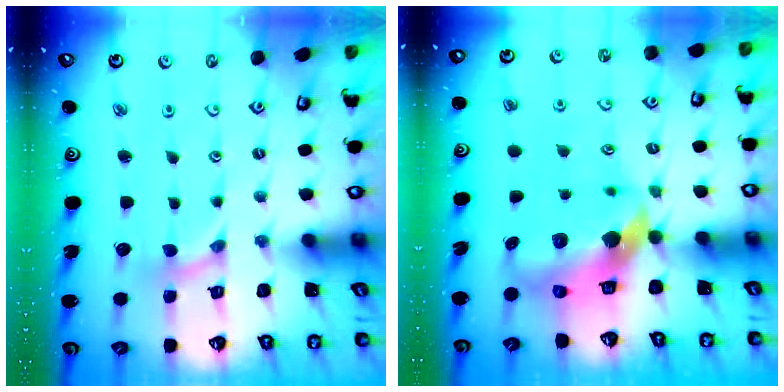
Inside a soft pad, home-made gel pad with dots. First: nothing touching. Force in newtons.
{"total": 11.3, "press": 11.2, "slide": 1.8}